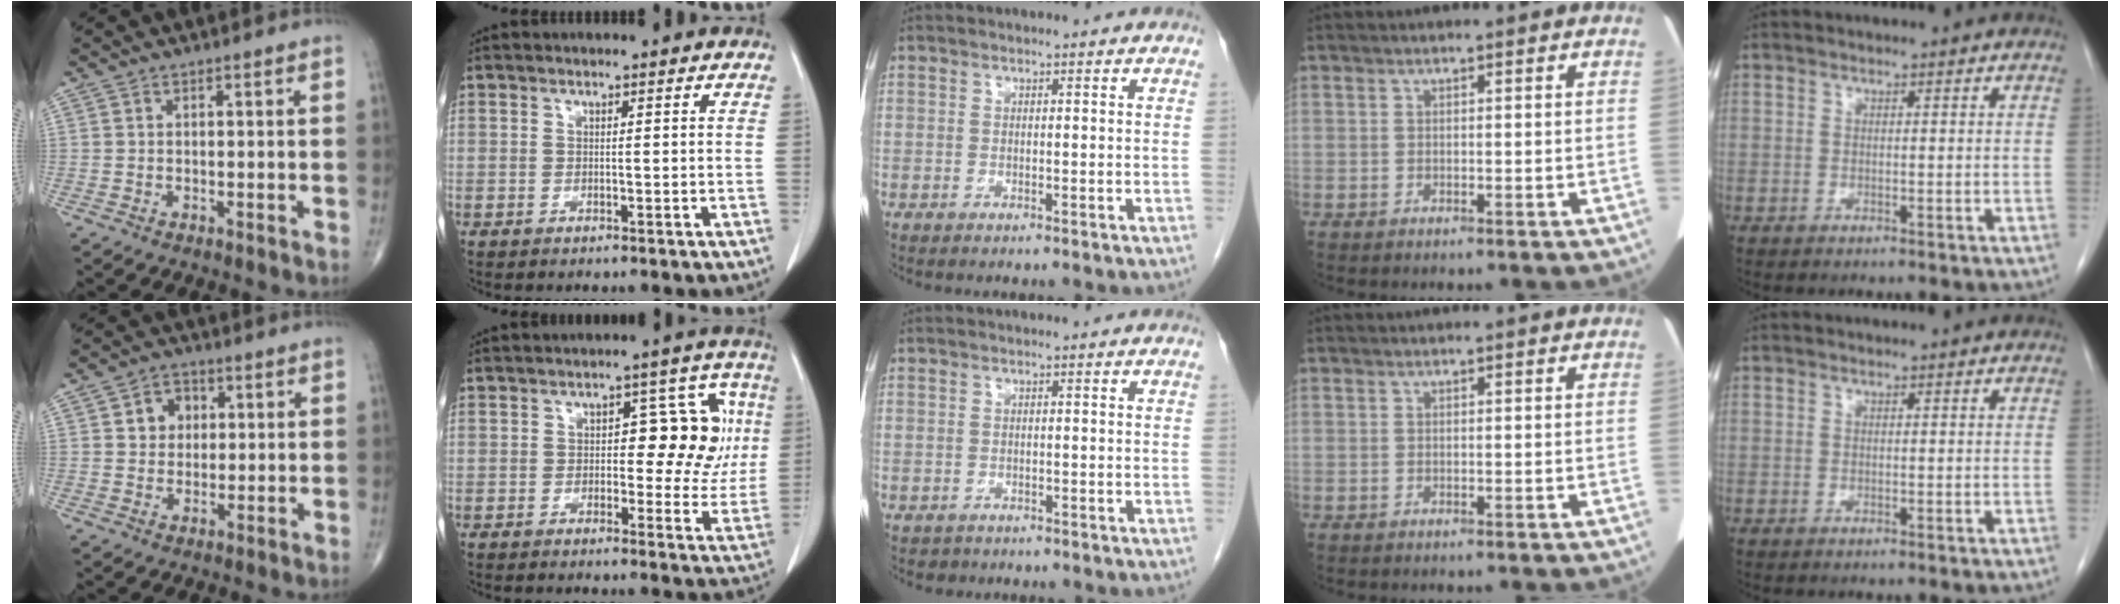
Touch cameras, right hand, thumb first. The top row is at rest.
{"thumb": {"total": 5.2, "force": [1.2, 4.4, 2.5], "torque": [-0.010, 0.004, 0.015]}, "index": {"total": 9.9, "force": [1.1, 4.7, 8.6], "torque": [-0.084, 0.033, 0.014]}, "middle": {"total": 1.2, "force": [-0.9, 0.8, 0.0], "torque": [-0.011, 0.001, -0.012]}}